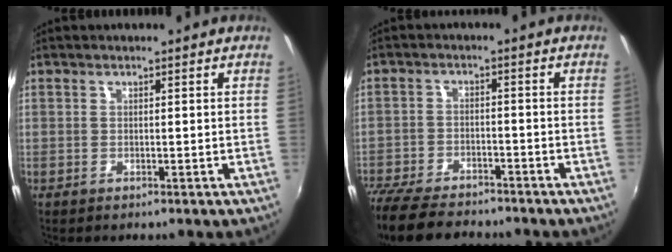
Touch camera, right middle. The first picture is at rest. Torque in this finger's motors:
{"motor_torque": [1.10, -1.04, 0.56, 0.13]}